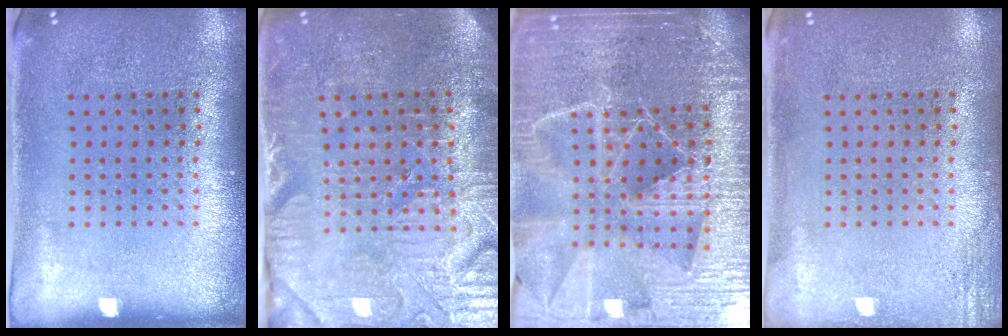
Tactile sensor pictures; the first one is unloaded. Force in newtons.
{"total": 4.0, "press": 3.9, "slide": 1.0}
{"total": 6.5, "press": 5.5, "slide": 3.3}
{"total": 1.8, "press": 1.8, "slide": 0.2}